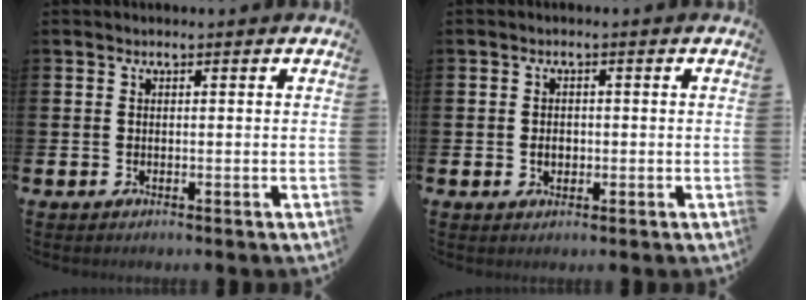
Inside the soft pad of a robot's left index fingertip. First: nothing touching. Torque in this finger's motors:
{"motor_torque": [0.29, -0.05, 0.01, 0.04]}